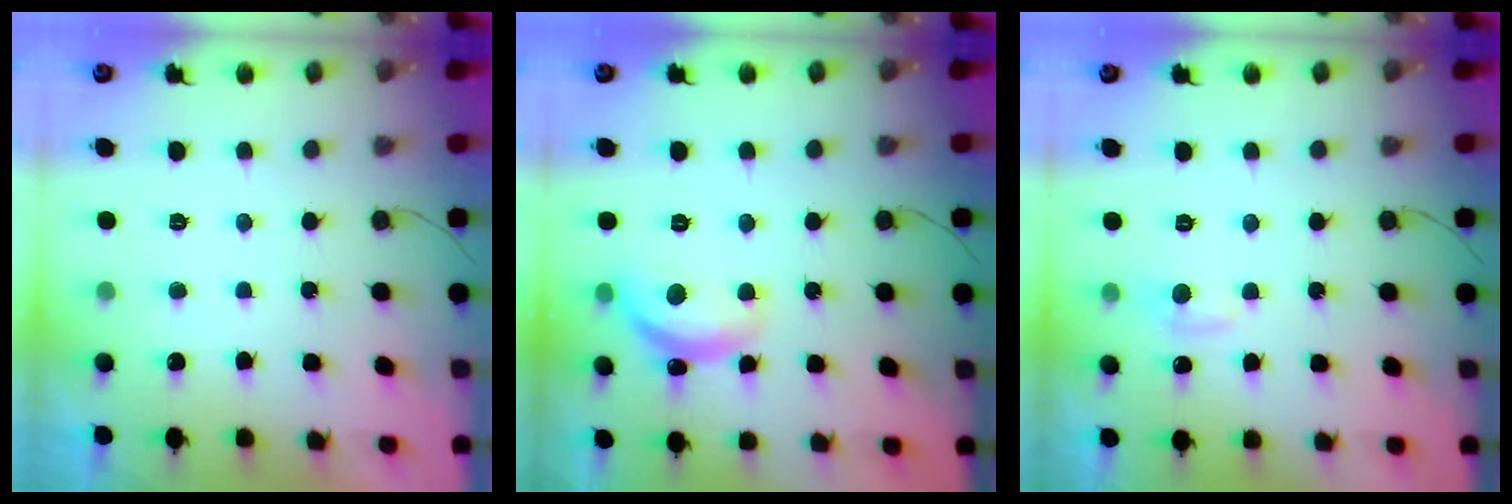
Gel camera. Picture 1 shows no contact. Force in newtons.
{"total": 12.1, "press": 12.0, "slide": 0.5}
{"total": 5.2, "press": 5.2, "slide": 0.6}